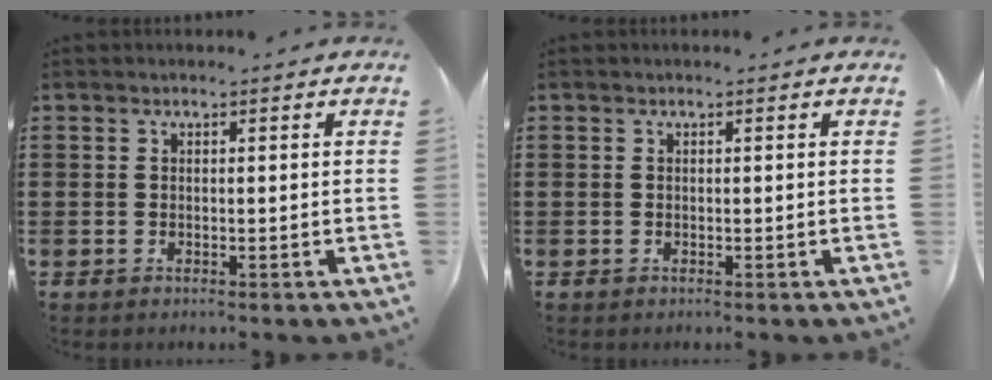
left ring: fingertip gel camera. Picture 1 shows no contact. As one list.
[{"total": 0.0}]